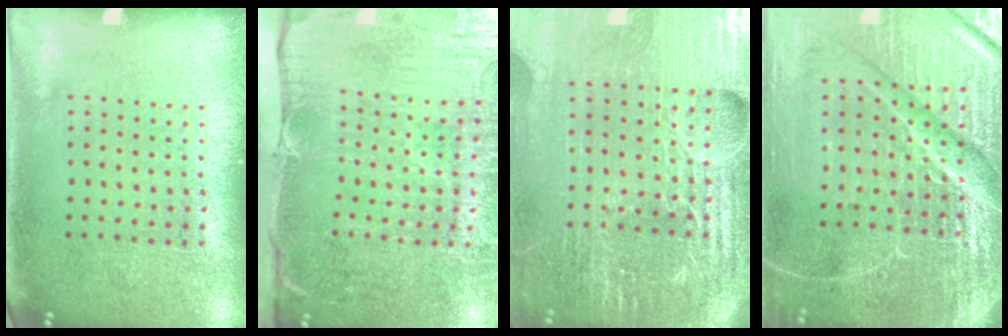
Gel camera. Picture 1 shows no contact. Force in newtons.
{"total": 5.2, "press": 4.4, "slide": 2.8}
{"total": 6.2, "press": 5.5, "slide": 2.8}
{"total": 6.5, "press": 5.8, "slide": 3.0}